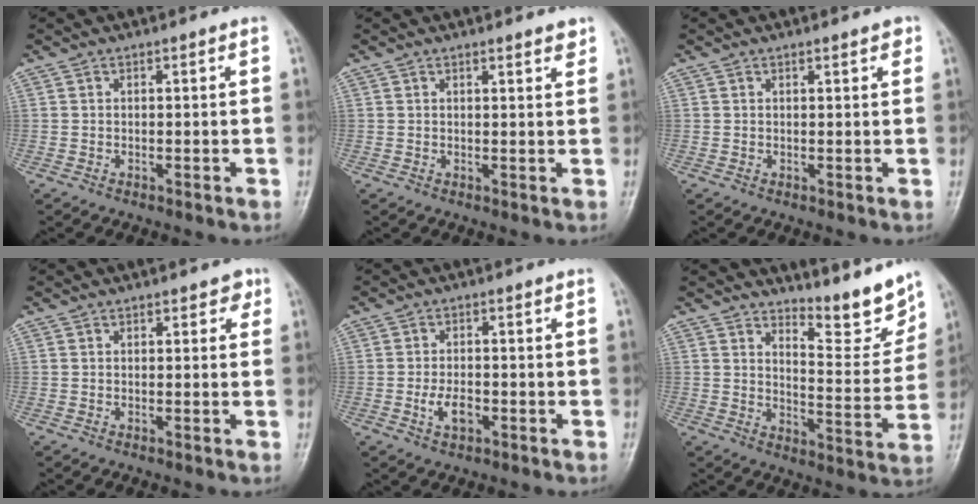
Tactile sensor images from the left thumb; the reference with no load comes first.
{"total": 1.9, "force": [1.6, 0.4, 1.0], "torque": [-0.008, -0.010, 0.020]}
{"total": 1.5, "force": [1.0, 0.4, 1.0], "torque": [-0.010, -0.002, 0.010]}
{"total": 2.0, "force": [1.2, 1.2, 1.0], "torque": [0.006, -0.002, 0.010]}
{"total": 3.9, "force": [-1.3, 2.2, 3.0], "torque": [-0.055, 0.005, -0.022]}
{"total": 9.8, "force": [8.8, 2.1, 3.8], "torque": [-0.027, -0.083, 0.134]}